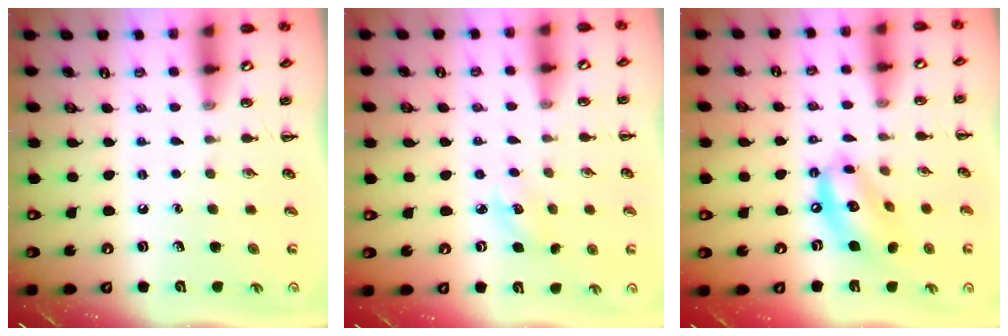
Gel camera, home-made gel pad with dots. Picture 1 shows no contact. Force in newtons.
{"total": 3.9, "press": 3.8, "slide": 1.1}
{"total": 12.5, "press": 12.2, "slide": 3.0}